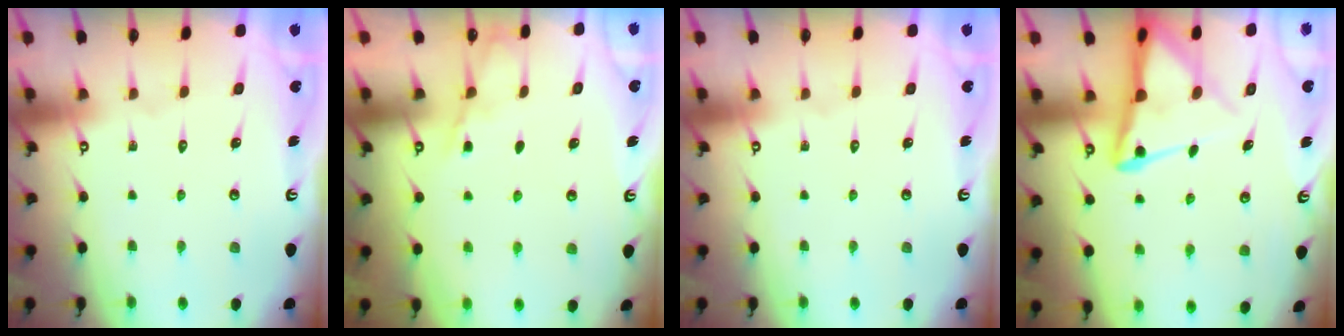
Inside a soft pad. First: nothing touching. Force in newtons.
{"total": 4.0, "press": 3.9, "slide": 0.6}
{"total": 0.0}
{"total": 10.1, "press": 10.1, "slide": 1.1}